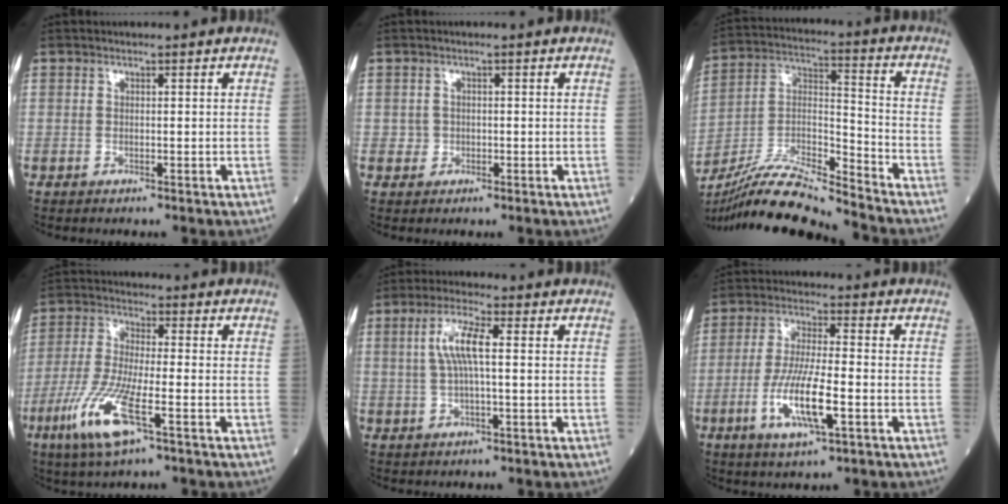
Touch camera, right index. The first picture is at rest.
{"total": 1.2, "force": [-0.2, 1.2, 0.1], "torque": [0.003, 0.005, -0.004]}
{"total": 15.3, "force": [-14.3, -0.7, 5.5], "torque": [-0.105, 0.009, -0.266]}
{"total": 10.6, "force": [-4.8, 1.4, 9.4], "torque": [-0.203, -0.023, -0.094]}
{"total": 6.1, "force": [1.0, 1.0, 5.9], "torque": [-0.126, 0.010, 0.020]}
{"total": 10.2, "force": [-3.3, 1.7, 9.5], "torque": [-0.187, -0.008, -0.062]}